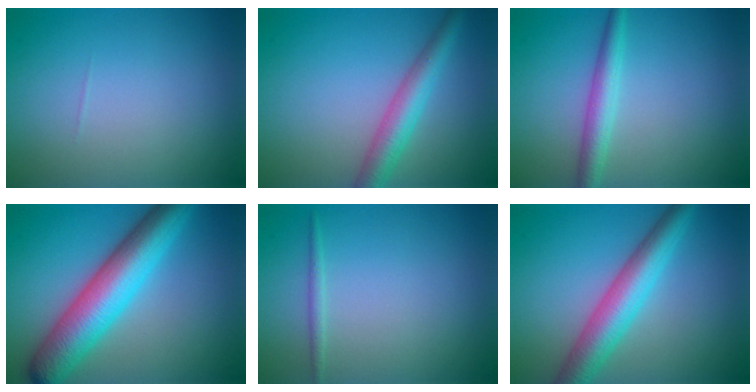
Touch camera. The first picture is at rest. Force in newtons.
{"total": 3.8, "press": 3.8, "slide": 0.1}
{"total": 2.7, "press": 2.7, "slide": 0.0}
{"total": 8.9, "press": 8.9, "slide": 0.1}
{"total": 0.8, "press": 0.8, "slide": 0.0}
{"total": 5.9, "press": 5.9, "slide": 0.1}